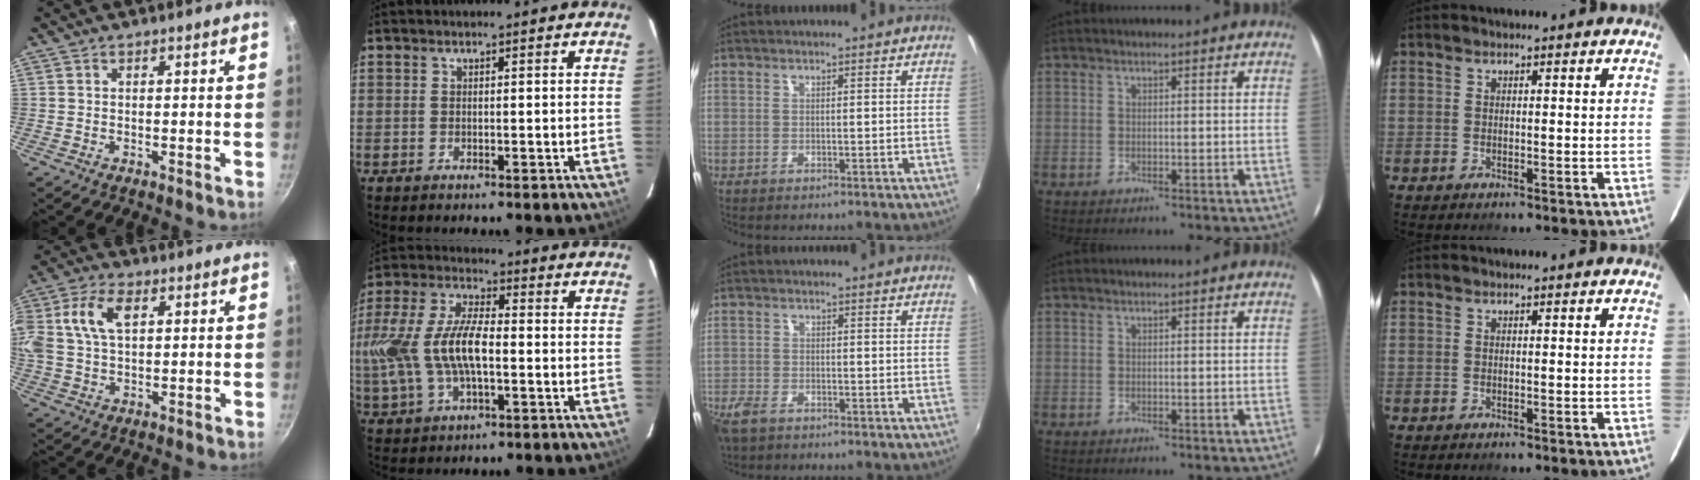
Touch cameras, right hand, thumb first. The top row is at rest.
{"thumb": {"total": 14.5, "force": [3.8, 9.1, 10.6], "torque": [-0.225, 0.028, 0.064]}, "index": {"total": 16.6, "force": [-1.9, 7.8, 14.5], "torque": [-0.315, 0.007, -0.031]}, "middle": {"total": 5.6, "force": [-3.8, 2.7, 3.0], "torque": [-0.081, -0.015, -0.079]}}